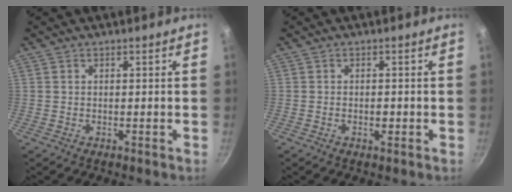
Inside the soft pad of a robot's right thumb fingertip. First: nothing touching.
{"total": 1.3, "force": [-0.4, 0.8, 1.0], "torque": [-0.015, 0.002, -0.006]}